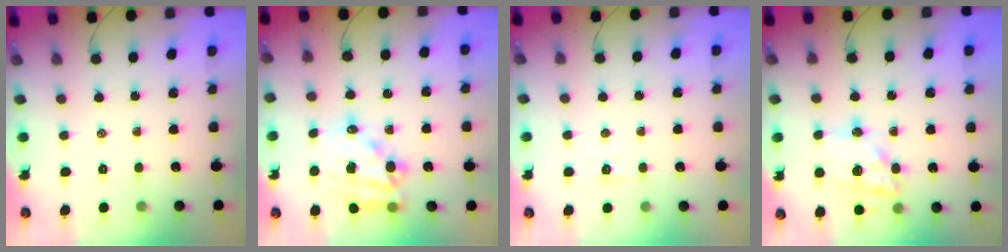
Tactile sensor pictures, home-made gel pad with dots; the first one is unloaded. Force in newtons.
{"total": 13.9, "press": 13.6, "slide": 3.0}
{"total": 2.3, "press": 2.1, "slide": 0.8}
{"total": 15.5, "press": 15.1, "slide": 3.5}